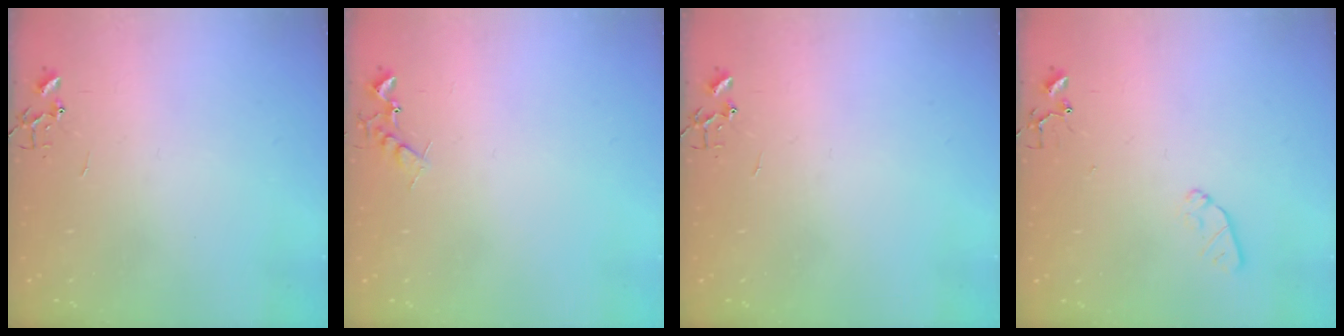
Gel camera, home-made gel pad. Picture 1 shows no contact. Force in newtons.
{"total": 6.6, "press": 6.5, "slide": 0.7}
{"total": 0.0}
{"total": 5.9, "press": 5.8, "slide": 0.8}